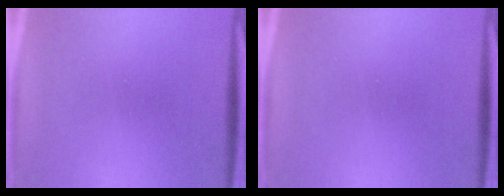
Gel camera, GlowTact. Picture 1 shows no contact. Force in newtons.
{"total": 0.0}